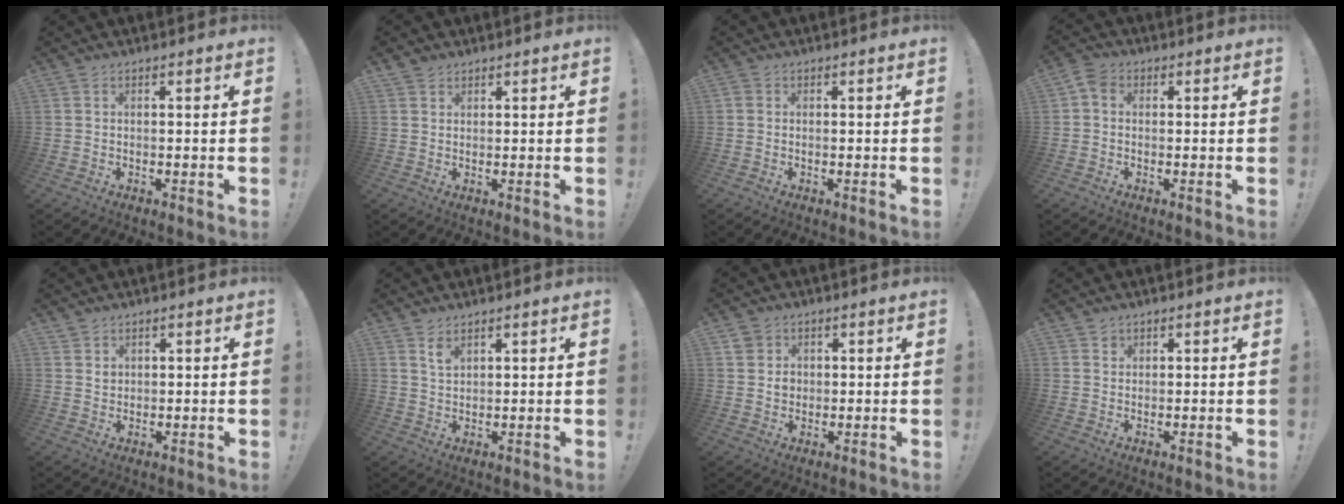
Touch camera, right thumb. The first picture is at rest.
{"total": 2.1, "force": [1.7, 1.1, 0.3], "torque": [0.000, -0.009, 0.033]}
{"total": 0.9, "force": [0.3, 0.8, 0.2], "torque": [-0.005, 0.003, 0.005]}
{"total": 3.3, "force": [0.2, 2.6, 2.0], "torque": [-0.035, 0.007, 0.006]}
{"total": 2.1, "force": [1.4, 1.4, 0.5], "torque": [0.004, -0.013, 0.025]}
{"total": 3.6, "force": [2.6, 1.6, 1.8], "torque": [-0.019, -0.021, 0.045]}
{"total": 3.8, "force": [1.1, 3.5, 1.0], "torque": [-0.012, -0.004, 0.019]}
{"total": 1.4, "force": [1.1, 0.8, 0.1], "torque": [0.003, -0.007, 0.019]}